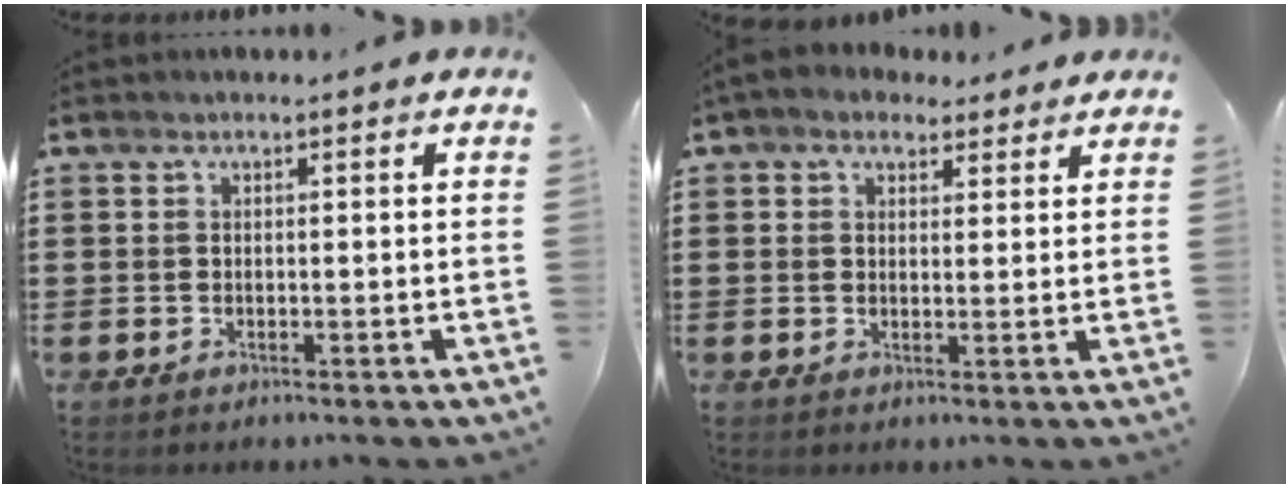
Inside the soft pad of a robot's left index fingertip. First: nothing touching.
{"total": 3.3, "force": [2.7, 1.8, 0.8], "torque": [-0.026, 0.002, 0.050]}